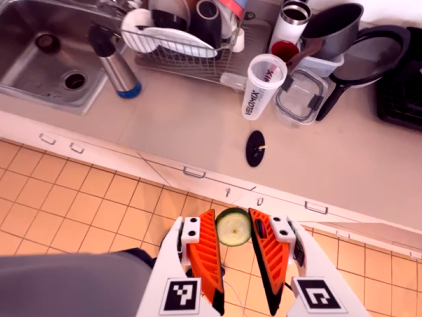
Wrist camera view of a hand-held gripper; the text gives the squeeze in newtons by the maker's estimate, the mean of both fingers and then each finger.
{"total": 8.6, "left": 8.4, "right": 8.8}